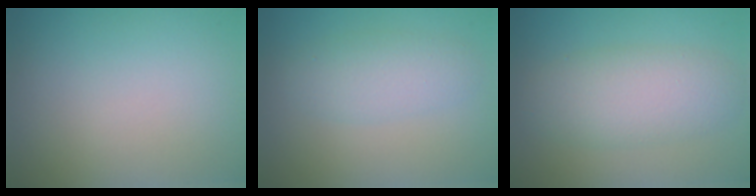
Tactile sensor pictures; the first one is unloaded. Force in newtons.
{"total": 2.9, "press": 2.9, "slide": 0.1}
{"total": 5.0, "press": 5.0, "slide": 0.1}